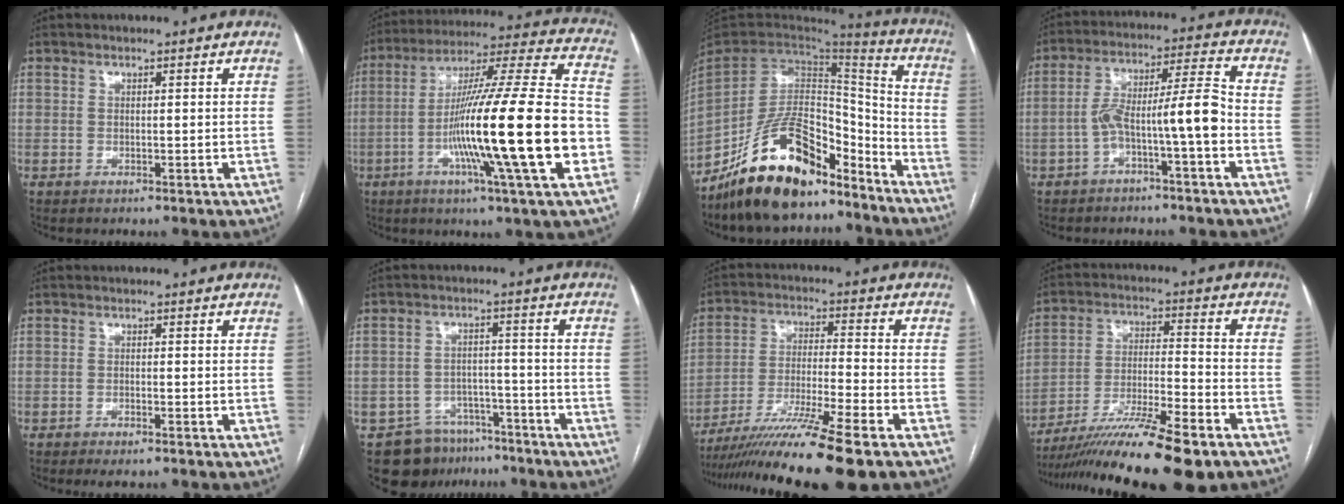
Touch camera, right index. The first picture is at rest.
{"total": 25.3, "force": [-6.2, 0.1, 24.6], "torque": [-0.384, -0.016, -0.118]}
{"total": 19.8, "force": [-14.7, 7.4, 11.0], "torque": [-0.218, 0.020, -0.261]}
{"total": 9.3, "force": [-3.2, 0.3, 8.8], "torque": [-0.151, 0.038, -0.052]}
{"total": 2.3, "force": [-1.8, 0.4, 1.5], "torque": [-0.023, -0.003, -0.026]}
{"total": 9.6, "force": [-7.2, 6.1, 1.6], "torque": [-0.023, 0.021, -0.102]}
{"total": 16.7, "force": [-12.6, -1.1, 10.9], "torque": [-0.192, -0.034, -0.215]}
{"total": 20.1, "force": [-15.1, 1.8, 13.2], "torque": [-0.205, -0.025, -0.254]}